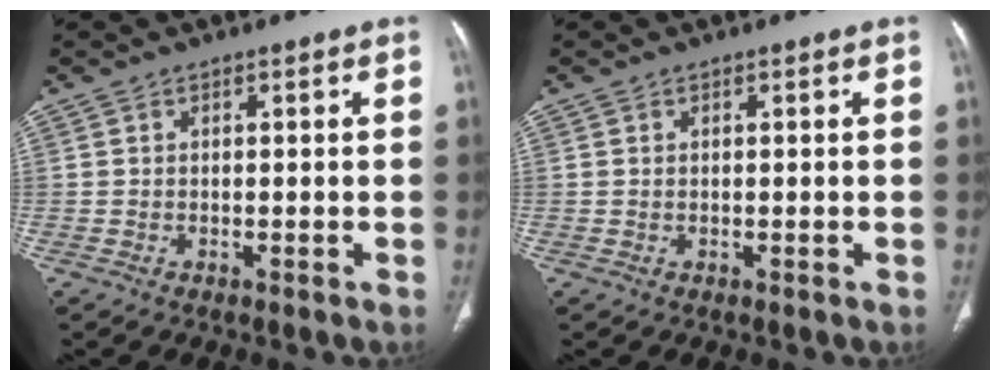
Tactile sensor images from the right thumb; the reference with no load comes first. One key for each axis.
{"total": 0.0}